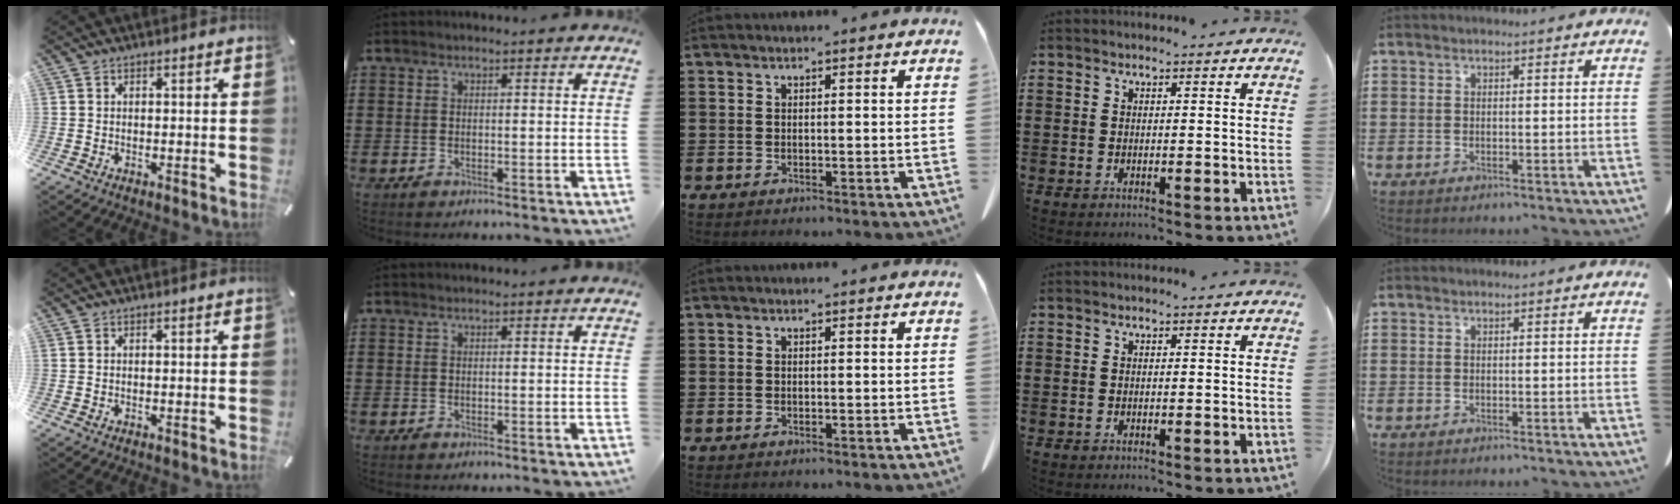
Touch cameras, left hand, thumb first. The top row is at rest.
{}